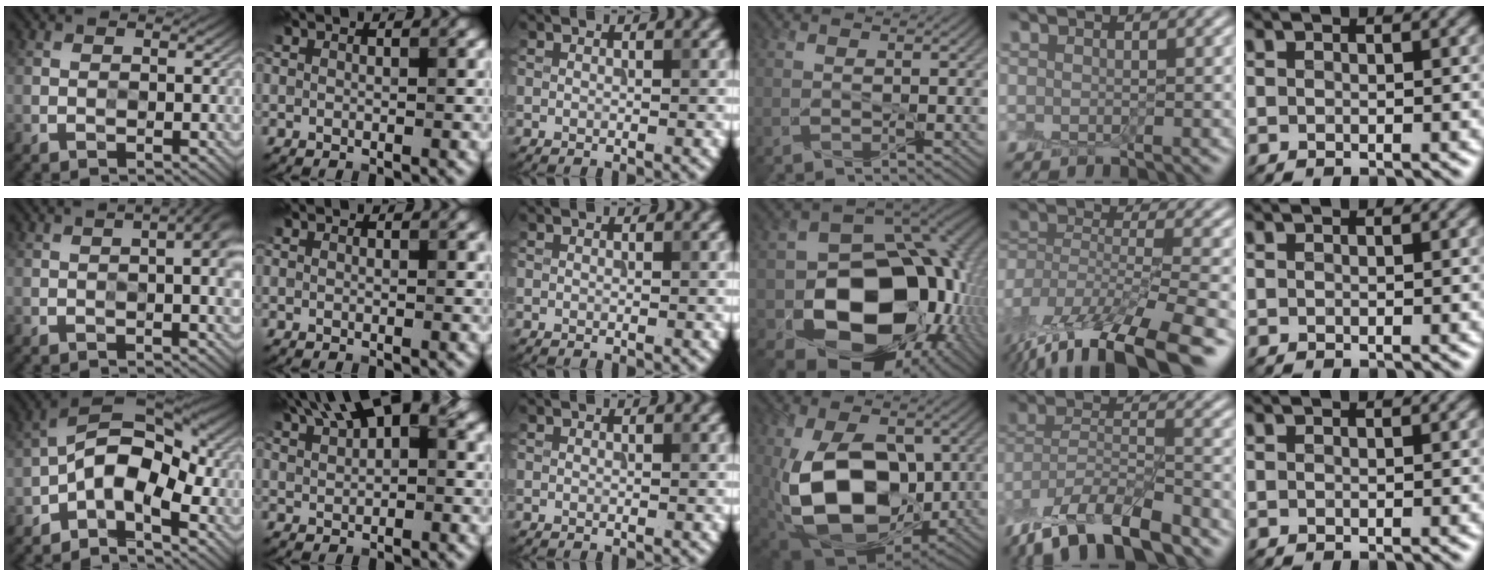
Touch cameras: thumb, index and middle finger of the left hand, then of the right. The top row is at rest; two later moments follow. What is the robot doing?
{"motion": "peel", "object": "plastic screen protector"}